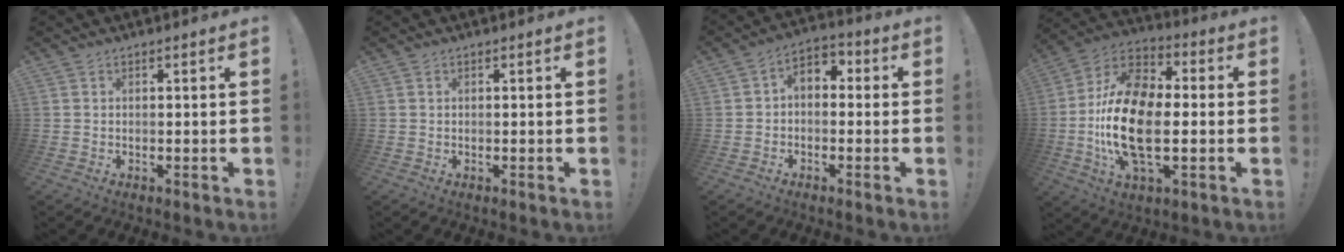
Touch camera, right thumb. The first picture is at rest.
{"total": 0.0}
{"total": 4.6, "force": [-1.2, 3.5, 2.7], "torque": [-0.037, 0.014, -0.020]}
{"total": 20.8, "force": [-2.6, 11.3, 17.2], "torque": [-0.340, 0.014, -0.041]}